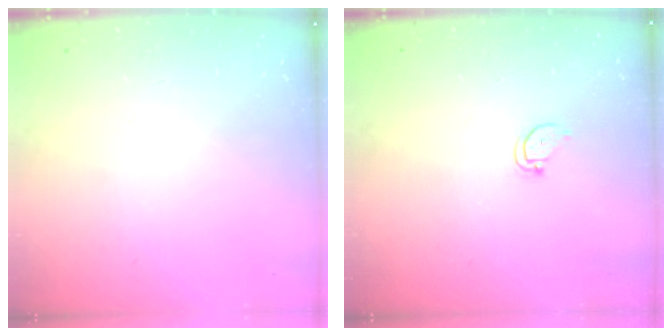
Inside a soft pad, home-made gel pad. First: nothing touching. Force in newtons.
{"total": 2.4, "press": 2.4, "slide": 0.2}